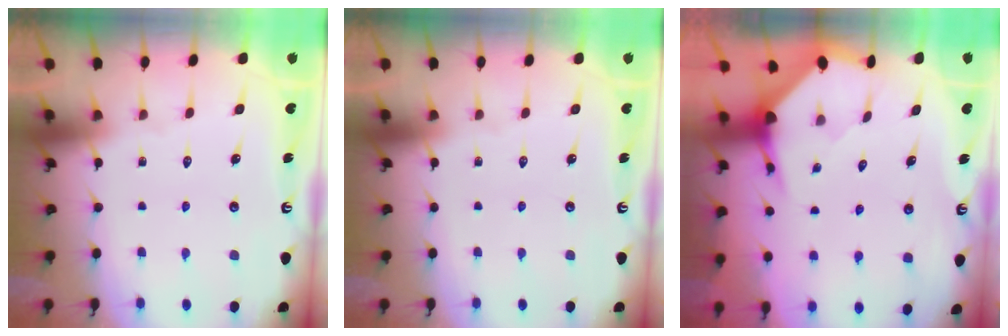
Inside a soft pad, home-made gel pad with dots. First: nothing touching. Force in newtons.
{"total": 0.0}
{"total": 3.6, "press": 3.6, "slide": 0.4}